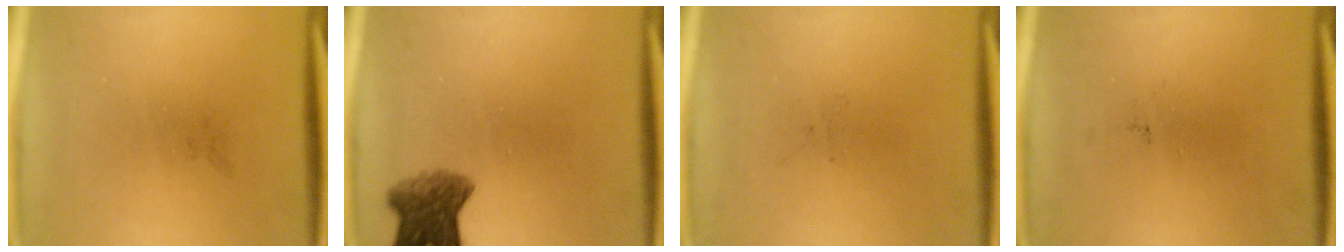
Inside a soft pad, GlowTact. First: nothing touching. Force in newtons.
{"total": 5.8}
{"total": 0.0}
{"total": 0.0}